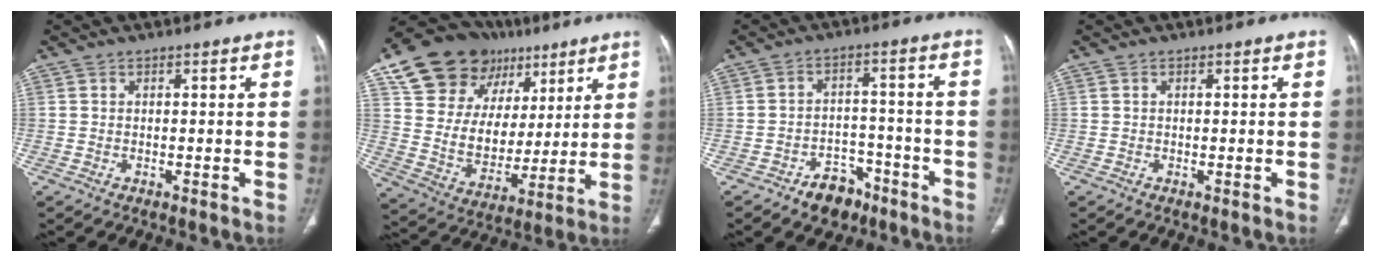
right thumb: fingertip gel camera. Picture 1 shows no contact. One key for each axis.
{"total": 23.0, "fx": 11.6, "fy": 16.6, "fz": 11.0, "tx": -0.143, "ty": 0.000, "tz": 0.208}
{"total": 7.5, "fx": -5.0, "fy": 4.8, "fz": 2.7, "tx": -0.009, "ty": 0.044, "tz": -0.074}
{"total": 0.0}